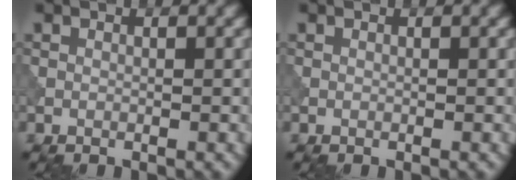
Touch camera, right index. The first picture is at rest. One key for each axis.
{"total": 0.0}